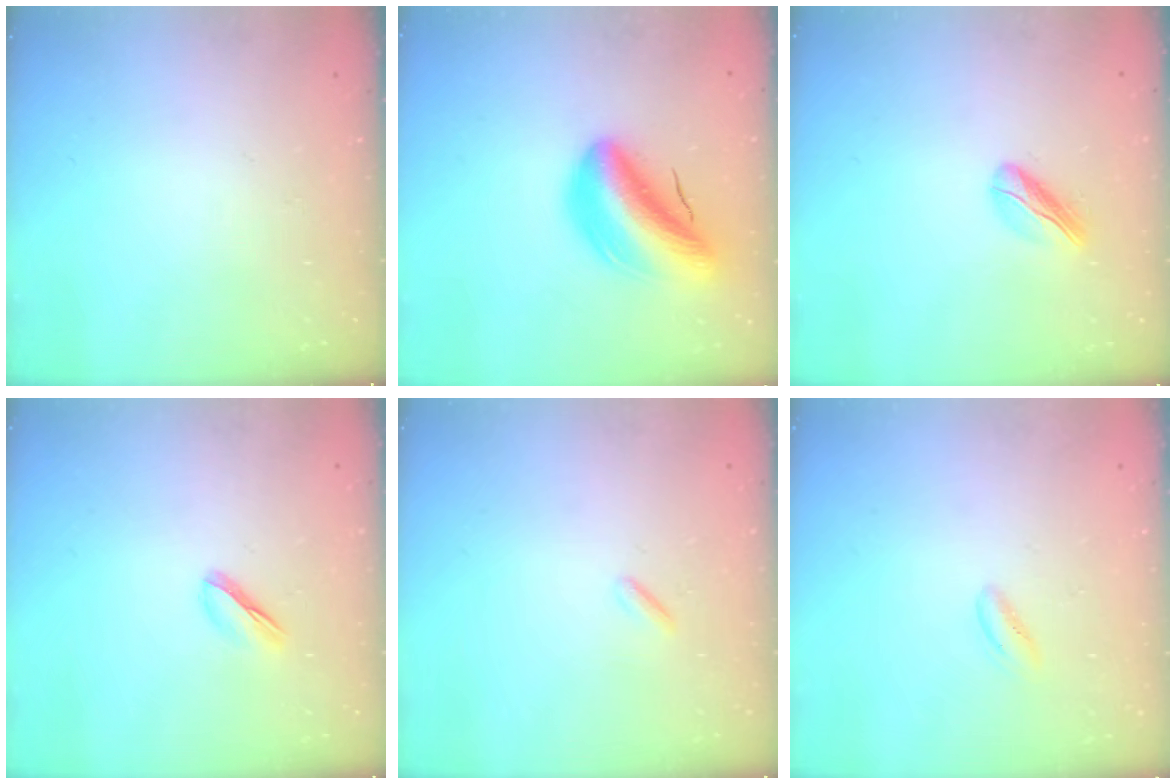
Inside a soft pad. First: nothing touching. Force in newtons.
{"total": 12.0, "press": 11.4, "slide": 3.8}
{"total": 5.2, "press": 5.1, "slide": 0.9}
{"total": 4.2, "press": 4.0, "slide": 1.2}
{"total": 0.8, "press": 0.7, "slide": 0.4}
{"total": 1.4, "press": 1.3, "slide": 0.5}